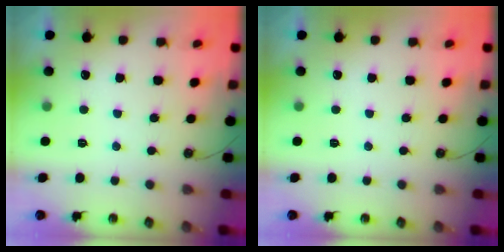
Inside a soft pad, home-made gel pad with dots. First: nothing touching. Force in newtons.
{"total": 0.0}